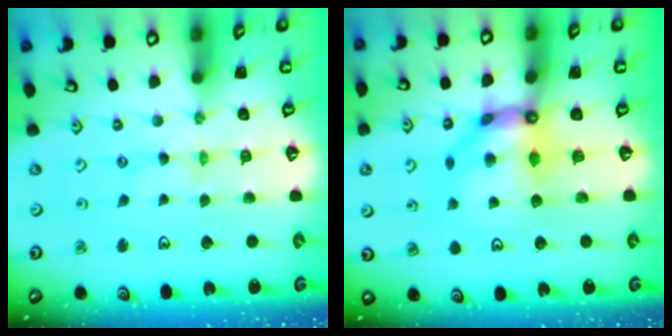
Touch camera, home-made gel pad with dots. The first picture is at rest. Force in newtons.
{"total": 11.6, "press": 11.5, "slide": 1.6}